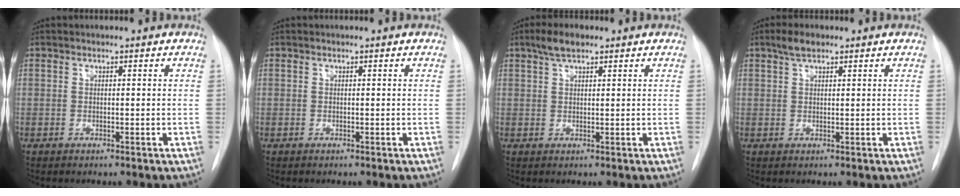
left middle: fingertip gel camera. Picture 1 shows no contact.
{"total": 0.0}
{"total": 3.4, "force": [2.4, 1.1, 2.2], "torque": [-0.047, 0.010, 0.044]}
{"total": 2.6, "force": [1.8, 0.9, 1.6], "torque": [-0.033, 0.009, 0.033]}